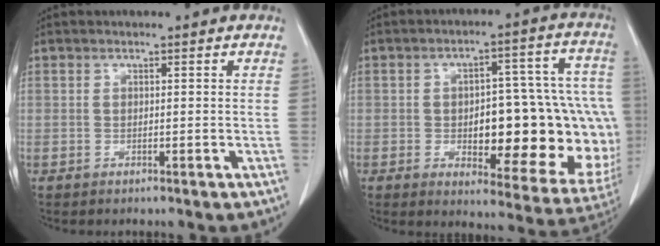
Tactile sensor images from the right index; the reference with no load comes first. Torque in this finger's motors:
{"motor_torque": [1.37, -0.44, 0.59, 0.09]}